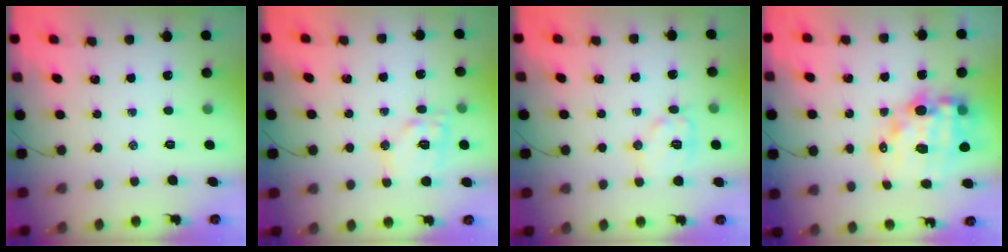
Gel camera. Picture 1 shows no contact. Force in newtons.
{"total": 11.6, "press": 11.5, "slide": 1.2}
{"total": 9.4, "press": 9.4, "slide": 0.4}
{"total": 15.3, "press": 14.9, "slide": 3.5}